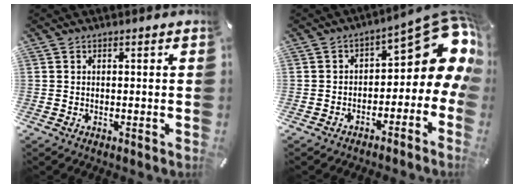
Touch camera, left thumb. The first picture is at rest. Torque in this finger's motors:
{"motor_torque": [-0.26, 0.94, 0.74, 0.67, 0.07]}